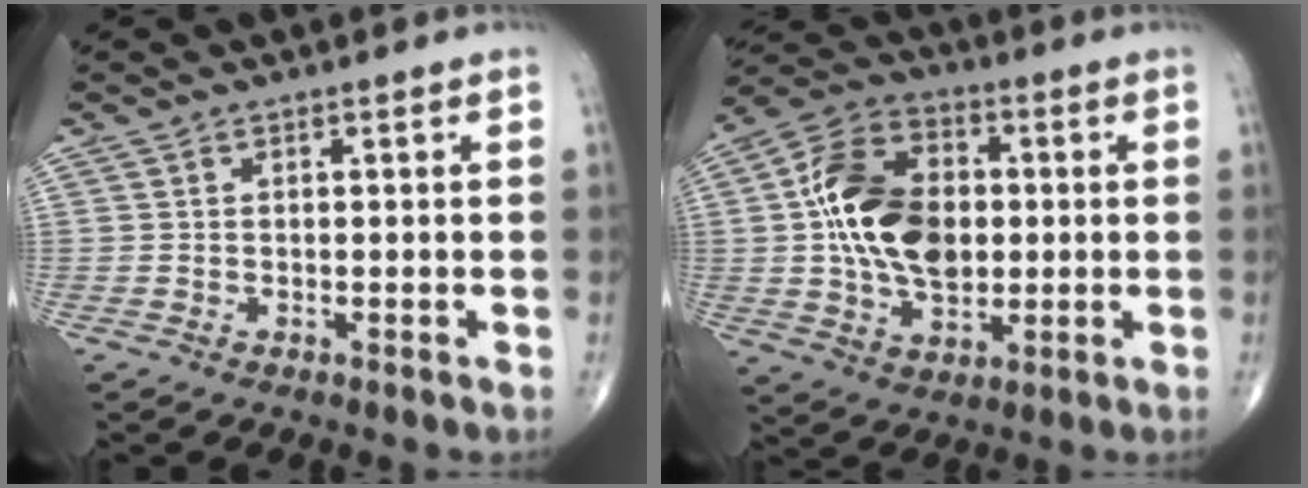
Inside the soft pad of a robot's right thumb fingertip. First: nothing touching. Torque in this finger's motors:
{"motor_torque": [2.43, 2.57, 1.52, 0.19, 0.17]}